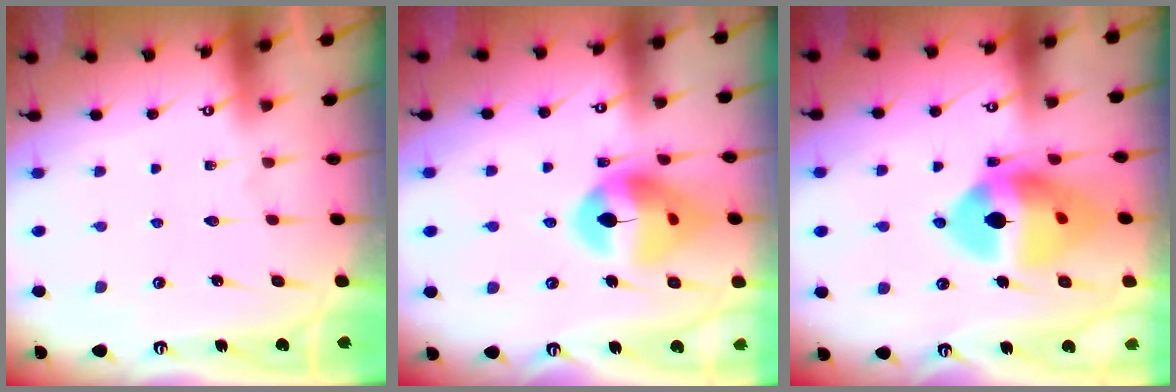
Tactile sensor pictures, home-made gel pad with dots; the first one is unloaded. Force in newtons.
{"total": 15.1, "press": 14.9, "slide": 1.9}
{"total": 16.0, "press": 14.8, "slide": 6.1}